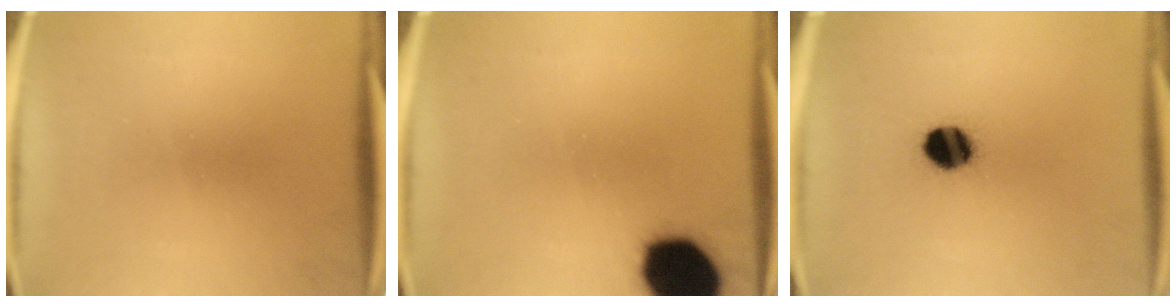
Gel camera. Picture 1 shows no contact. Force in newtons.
{"total": 17.4}
{"total": 8.3}